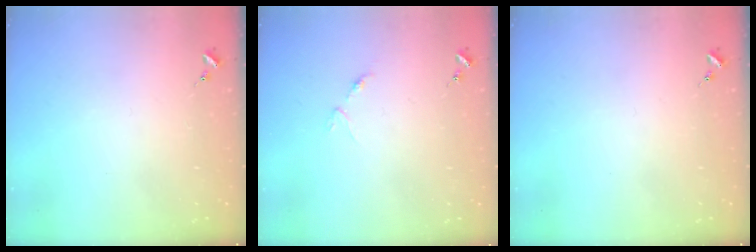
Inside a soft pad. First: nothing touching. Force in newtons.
{"total": 3.4, "press": 3.3, "slide": 0.5}
{"total": 0.0}